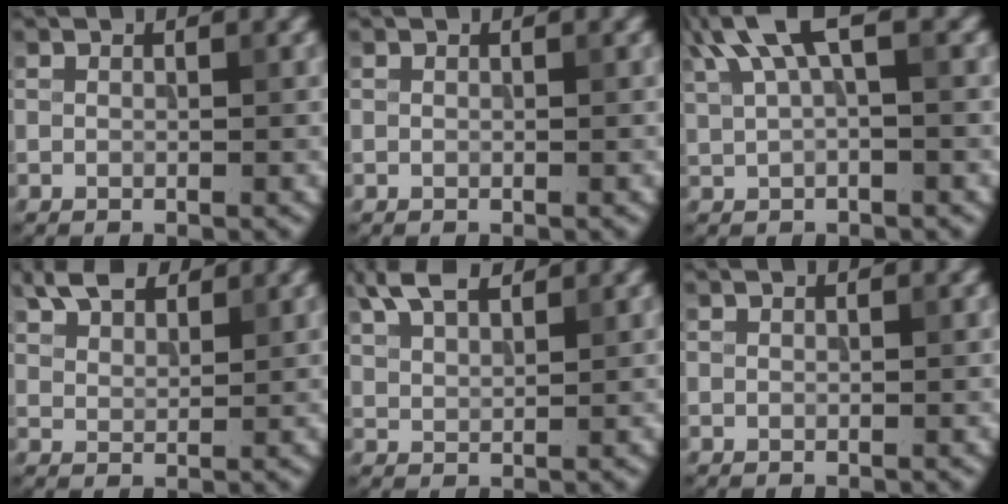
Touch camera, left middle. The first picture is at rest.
{"total": 0.0}
{"total": 5.2, "force": [2.7, 1.5, 4.2], "torque": [-0.083, 0.015, 0.049]}
{"total": 4.0, "force": [3.1, 1.8, 1.8], "torque": [-0.041, 0.012, 0.061]}
{"total": 4.6, "force": [3.3, 1.7, 2.7], "torque": [-0.060, 0.014, 0.064]}
{"total": 0.0}